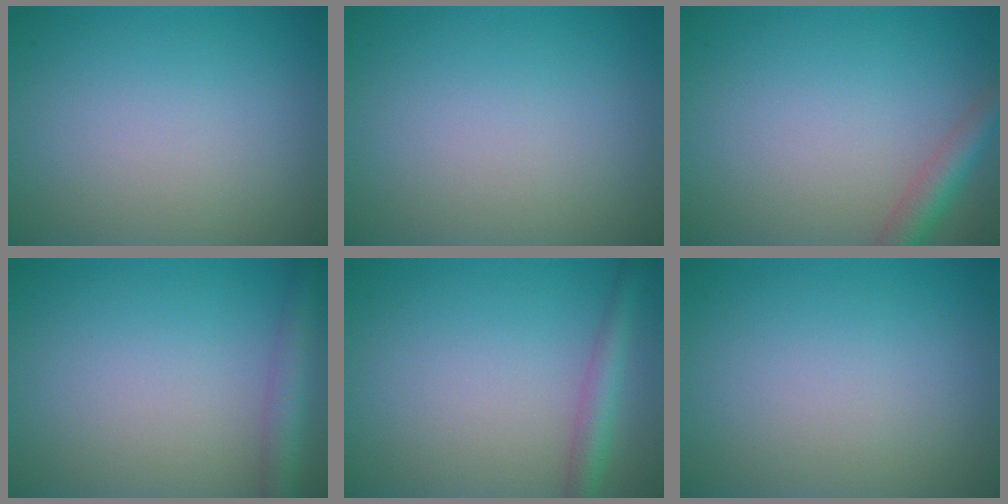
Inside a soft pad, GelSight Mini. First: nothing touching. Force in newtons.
{"total": 0.0}
{"total": 3.0, "press": 3.0, "slide": 0.1}
{"total": 3.1, "press": 3.1, "slide": 0.1}
{"total": 2.7, "press": 2.7, "slide": 0.1}
{"total": 0.0}